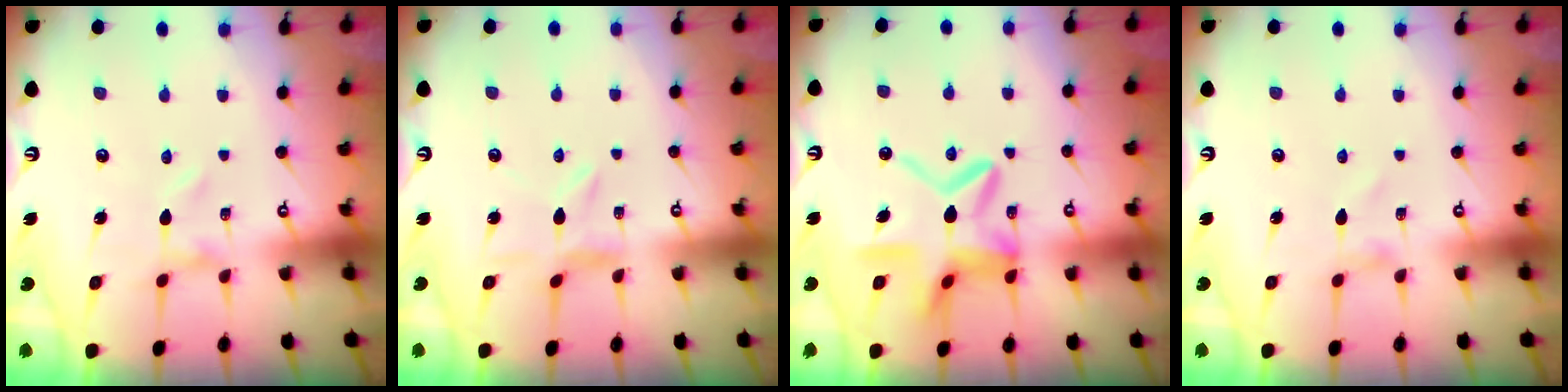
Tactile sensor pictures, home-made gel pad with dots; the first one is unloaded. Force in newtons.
{"total": 1.7, "press": 1.7, "slide": 0.2}
{"total": 13.7, "press": 13.6, "slide": 1.6}
{"total": 0.7, "press": 0.6, "slide": 0.1}